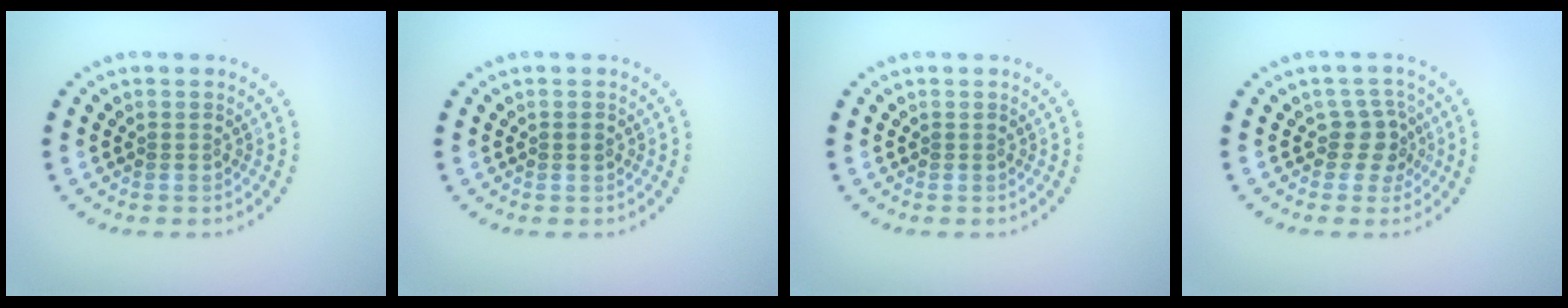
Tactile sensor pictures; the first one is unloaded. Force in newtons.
{"total": 0.8, "press": 0.8, "slide": 0.1}
{"total": 0.0}
{"total": 2.5, "press": 1.9, "slide": 1.6}